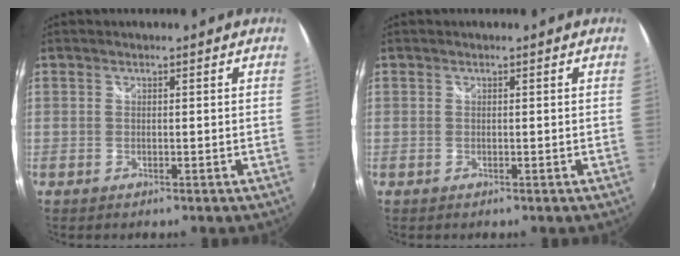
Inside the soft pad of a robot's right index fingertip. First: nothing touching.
{"total": 0.0}